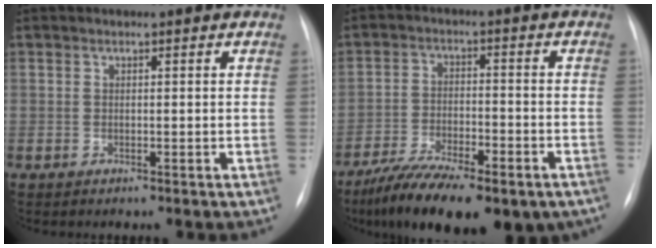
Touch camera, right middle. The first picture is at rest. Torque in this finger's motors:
{"motor_torque": [1.11, -1.03, 0.33, 0.14]}